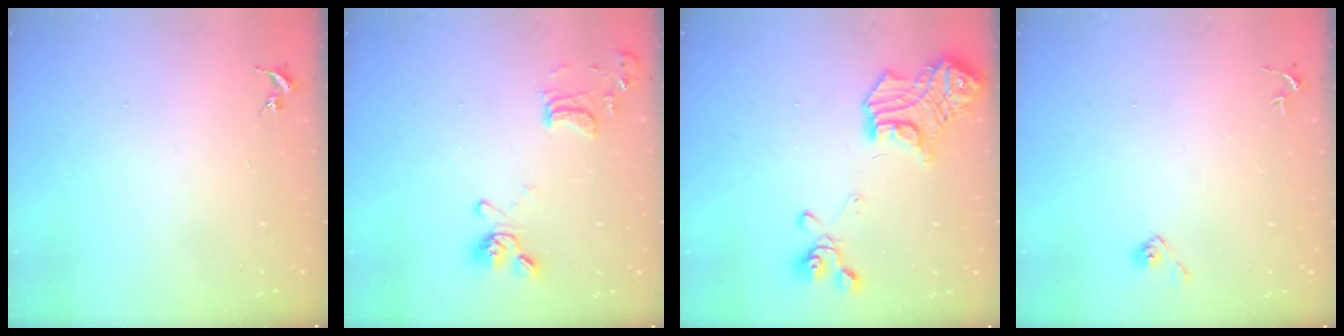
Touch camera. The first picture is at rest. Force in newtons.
{"total": 13.8, "press": 13.6, "slide": 2.2}
{"total": 20.7, "press": 20.7, "slide": 1.8}
{"total": 5.6, "press": 5.6, "slide": 0.5}